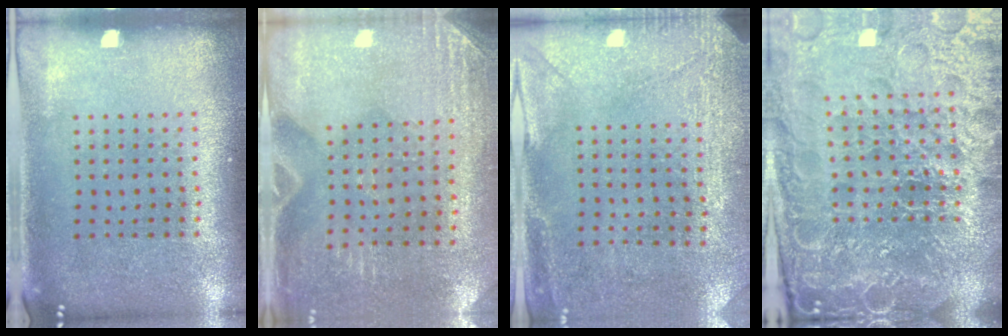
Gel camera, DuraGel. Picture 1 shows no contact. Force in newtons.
{"total": 2.9, "press": 2.6, "slide": 1.2}
{"total": 2.9, "press": 2.4, "slide": 1.6}
{"total": 6.8, "press": 6.0, "slide": 3.2}